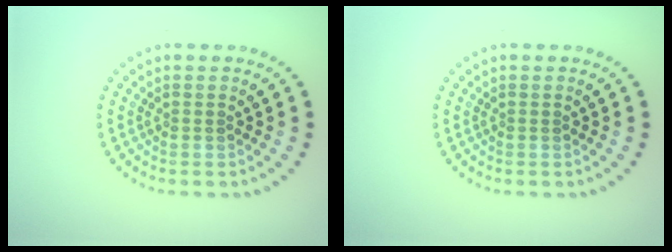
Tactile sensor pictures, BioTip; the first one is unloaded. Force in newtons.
{"total": 0.0}